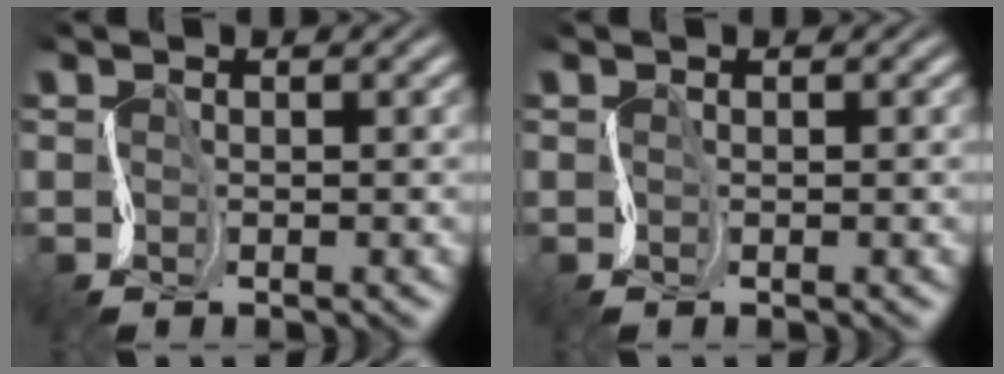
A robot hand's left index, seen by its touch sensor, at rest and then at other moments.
{"total": 0.0}